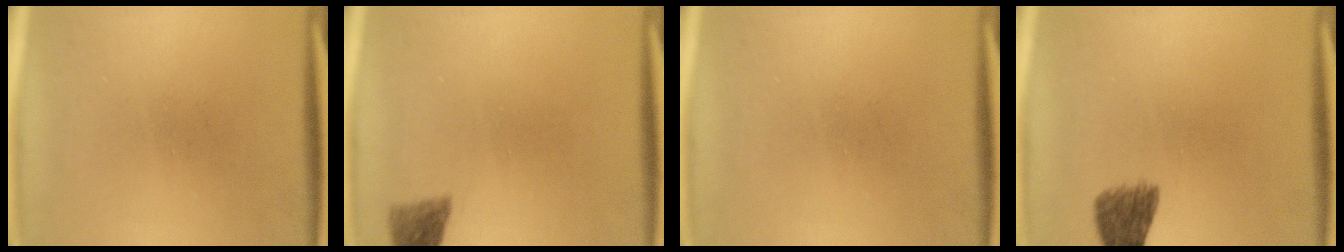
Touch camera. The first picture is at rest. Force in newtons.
{"total": 2.8}
{"total": 0.0}
{"total": 4.6}